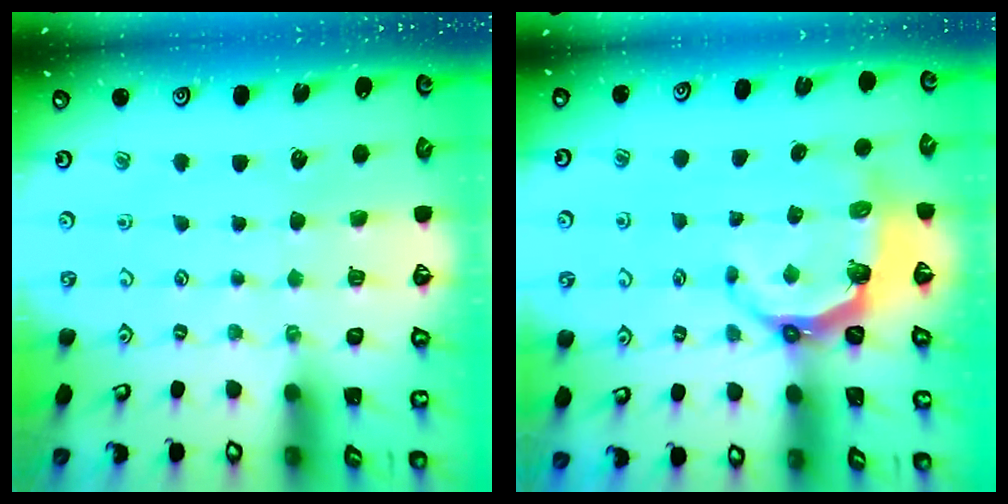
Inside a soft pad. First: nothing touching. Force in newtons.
{"total": 6.4, "press": 4.9, "slide": 4.2}